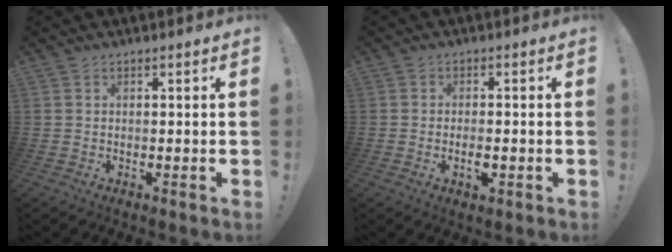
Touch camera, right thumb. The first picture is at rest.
{"total": 3.5, "force": [-1.2, 1.6, 2.9], "torque": [-0.043, 0.008, -0.018]}